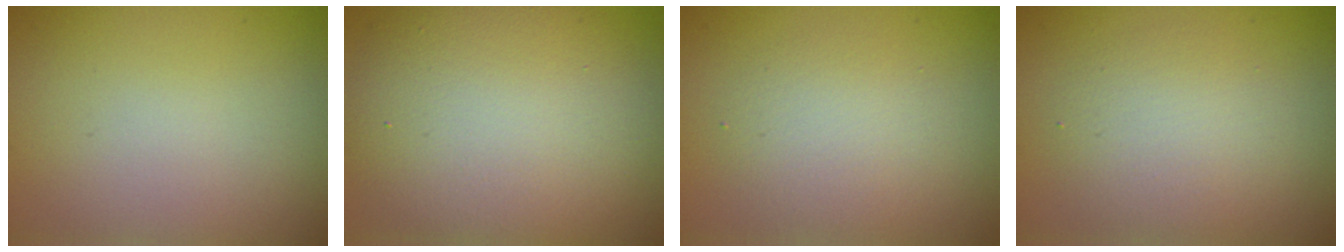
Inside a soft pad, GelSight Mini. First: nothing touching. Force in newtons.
{"total": 10.1, "press": 10.1, "slide": 0.5}
{"total": 2.9, "press": 2.9, "slide": 0.2}
{"total": 3.0, "press": 3.0, "slide": 0.1}